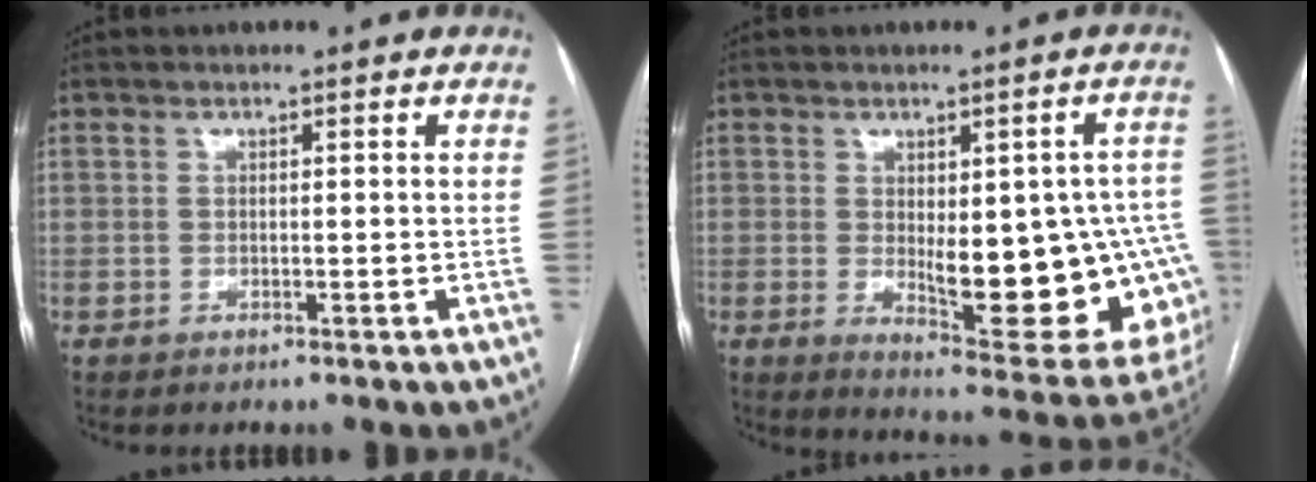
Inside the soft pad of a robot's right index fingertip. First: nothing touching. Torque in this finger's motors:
{"motor_torque": [1.96, -0.03, 0.33, 0.07]}